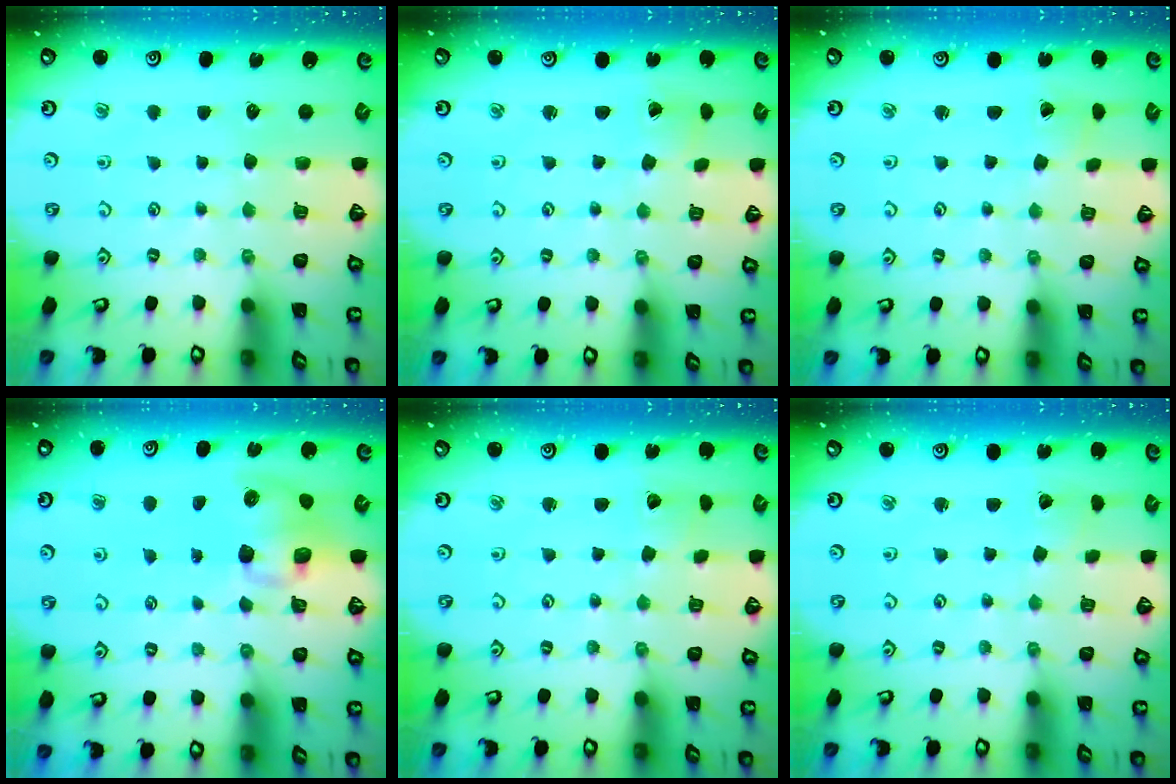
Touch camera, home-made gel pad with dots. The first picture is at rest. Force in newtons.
{"total": 0.9, "press": 0.9, "slide": 0.0}
{"total": 0.7, "press": 0.7, "slide": 0.0}
{"total": 9.0, "press": 8.9, "slide": 1.3}
{"total": 2.7, "press": 2.7, "slide": 0.2}
{"total": 2.5, "press": 2.5, "slide": 0.2}